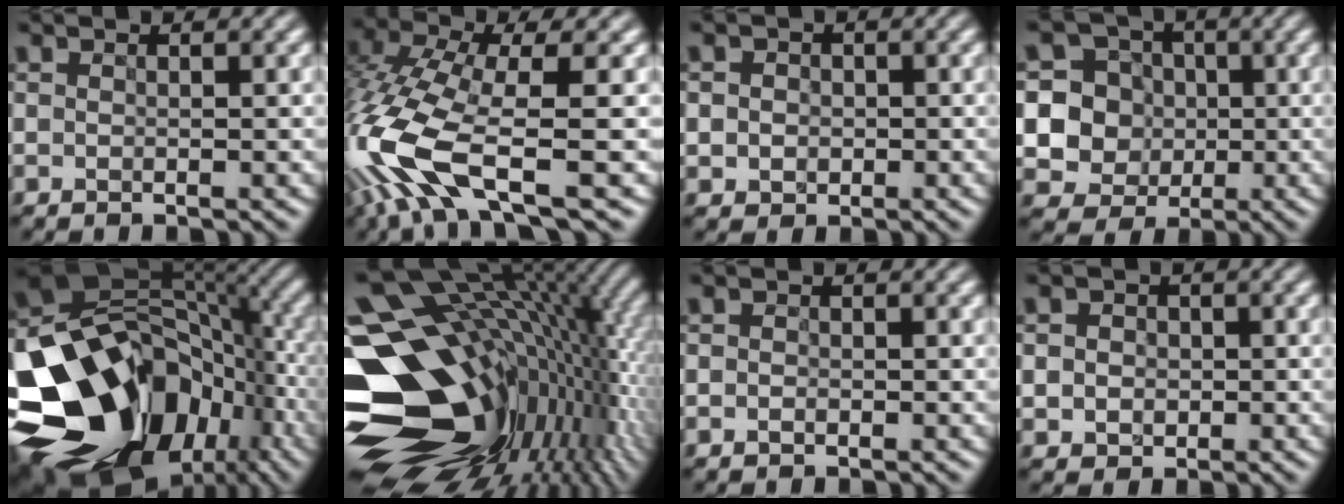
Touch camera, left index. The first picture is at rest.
{"total": 11.2, "force": [-4.6, 3.7, 9.5], "torque": [-0.228, -0.002, -0.095]}
{"total": 3.5, "force": [0.3, 3.3, 1.2], "torque": [0.001, 0.028, -0.015]}
{"total": 7.9, "force": [0.0, 7.6, 2.2], "torque": [-0.060, 0.023, -0.021]}
{"total": 18.5, "force": [-6.3, 13.4, 11.1], "torque": [-0.235, -0.022, -0.100]}
{"total": 19.9, "force": [-1.9, 13.5, 14.5], "torque": [-0.243, 0.010, -0.016]}
{"total": 0.9, "force": [0.0, 0.9, 0.3], "torque": [0.010, 0.008, -0.012]}
{"total": 4.0, "force": [0.1, 3.8, 1.4], "torque": [-0.007, 0.027, -0.019]}